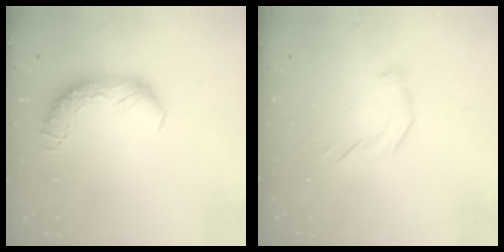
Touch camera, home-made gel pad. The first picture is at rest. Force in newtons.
{"total": 6.1, "press": 6.1, "slide": 0.6}